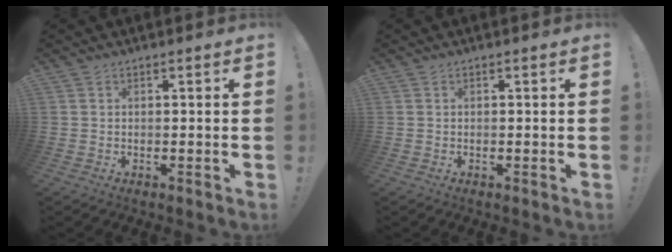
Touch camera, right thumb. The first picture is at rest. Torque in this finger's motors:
{"motor_torque": [-0.04, 0.11, -0.26, 0.26, 0.01]}